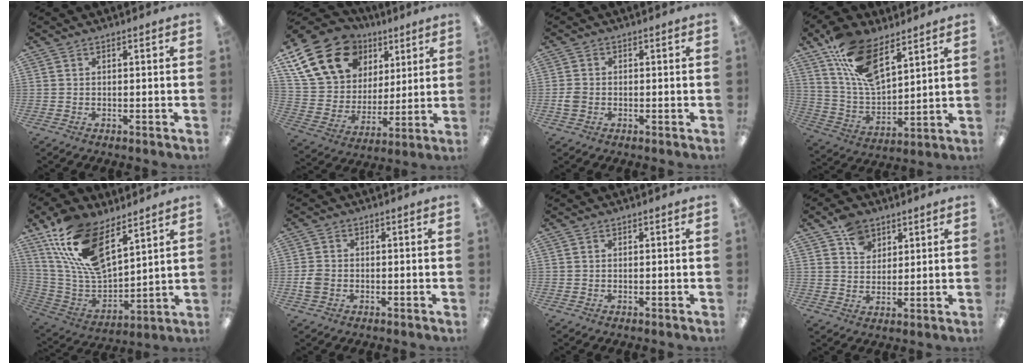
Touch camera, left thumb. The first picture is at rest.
{"total": 20.4, "force": [10.4, 14.8, 9.5], "torque": [-0.191, -0.030, 0.204]}
{"total": 2.7, "force": [-0.8, 2.1, 1.5], "torque": [-0.024, 0.006, -0.014]}
{"total": 16.4, "force": [9.6, 7.9, 10.7], "torque": [-0.204, -0.036, 0.177]}
{"total": 19.6, "force": [10.7, 9.7, 13.3], "torque": [-0.275, -0.047, 0.197]}
{"total": 3.3, "force": [-1.0, 2.6, 1.8], "torque": [-0.027, 0.007, -0.017]}
{"total": 0.0}
{"total": 7.1, "force": [4.4, 5.1, 2.2], "torque": [-0.039, -0.006, 0.082]}